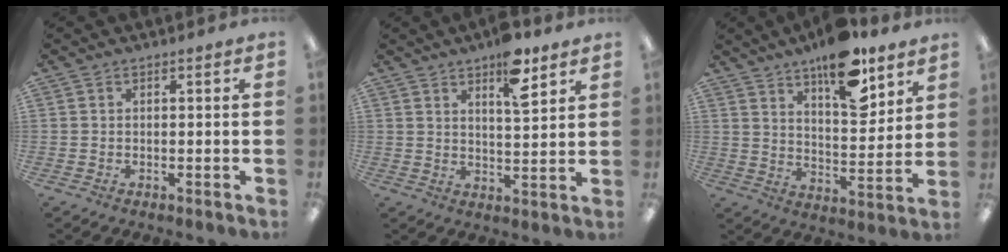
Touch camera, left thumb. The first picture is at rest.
{"total": 10.1, "force": [6.6, 3.5, 6.9], "torque": [-0.094, -0.033, 0.107]}
{"total": 16.9, "force": [12.0, 6.6, 10.0], "torque": [-0.144, -0.072, 0.202]}